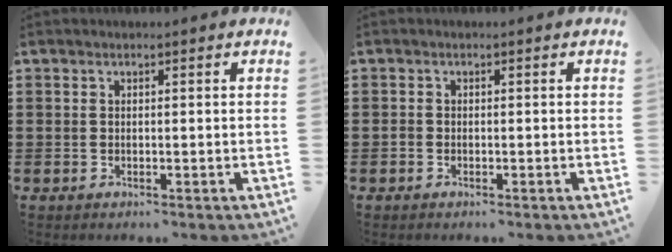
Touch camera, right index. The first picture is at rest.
{"total": 0.8, "force": [-0.5, 0.6, 0.3], "torque": [-0.013, -0.001, -0.013]}